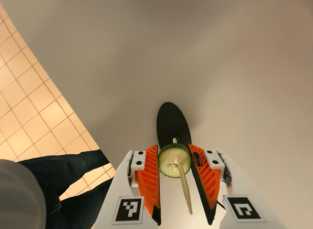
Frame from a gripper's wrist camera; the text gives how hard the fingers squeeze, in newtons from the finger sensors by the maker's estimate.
{"total": 8.4, "left": 8.3, "right": 8.4}